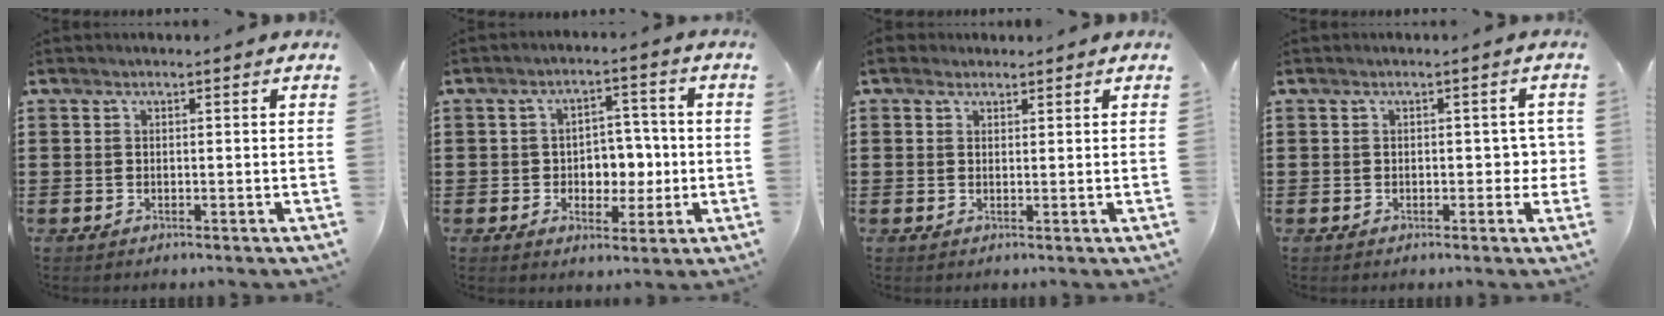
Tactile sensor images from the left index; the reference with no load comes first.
{"total": 5.3, "force": [-0.5, 4.5, 2.8], "torque": [-0.052, 0.006, -0.016]}
{"total": 1.6, "force": [1.4, 0.8, 0.2], "torque": [-0.008, 0.007, 0.027]}
{"total": 3.3, "force": [0.0, 1.7, 2.8], "torque": [-0.045, 0.005, -0.003]}